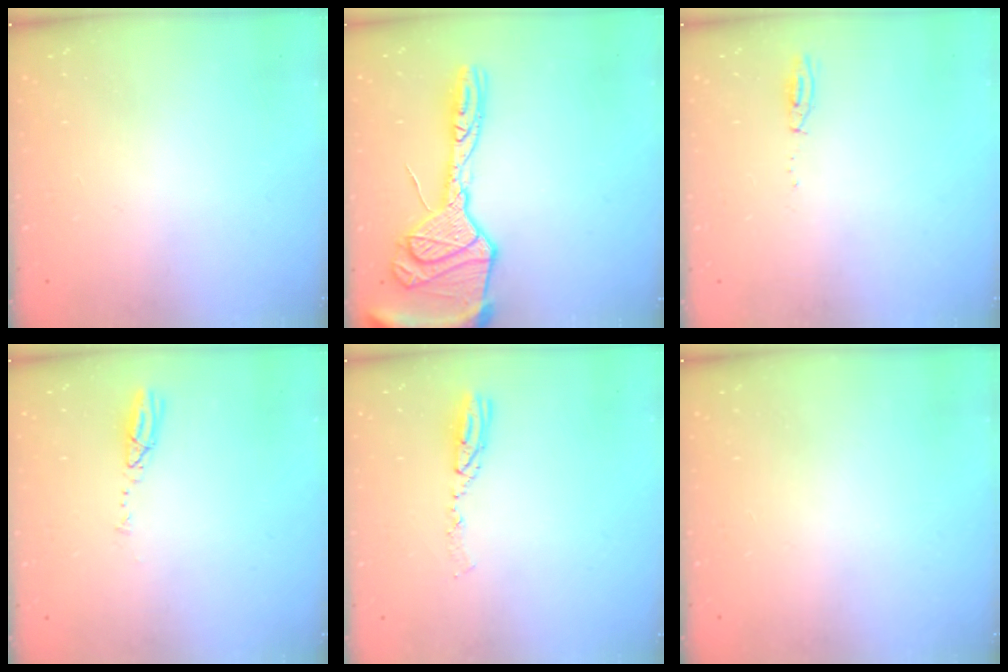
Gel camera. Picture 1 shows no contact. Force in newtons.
{"total": 22.2, "press": 22.1, "slide": 2.0}
{"total": 3.4, "press": 3.3, "slide": 0.8}
{"total": 3.6, "press": 3.6, "slide": 0.2}
{"total": 6.5, "press": 6.5, "slide": 0.7}
{"total": 0.0}